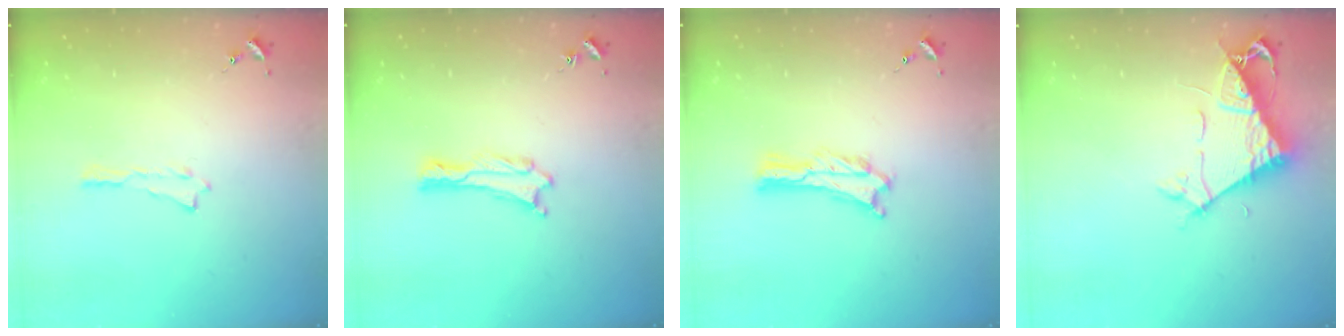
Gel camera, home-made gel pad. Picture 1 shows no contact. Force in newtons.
{"total": 0.0}
{"total": 0.8, "press": 0.7, "slide": 0.2}
{"total": 7.2, "press": 7.2, "slide": 0.9}